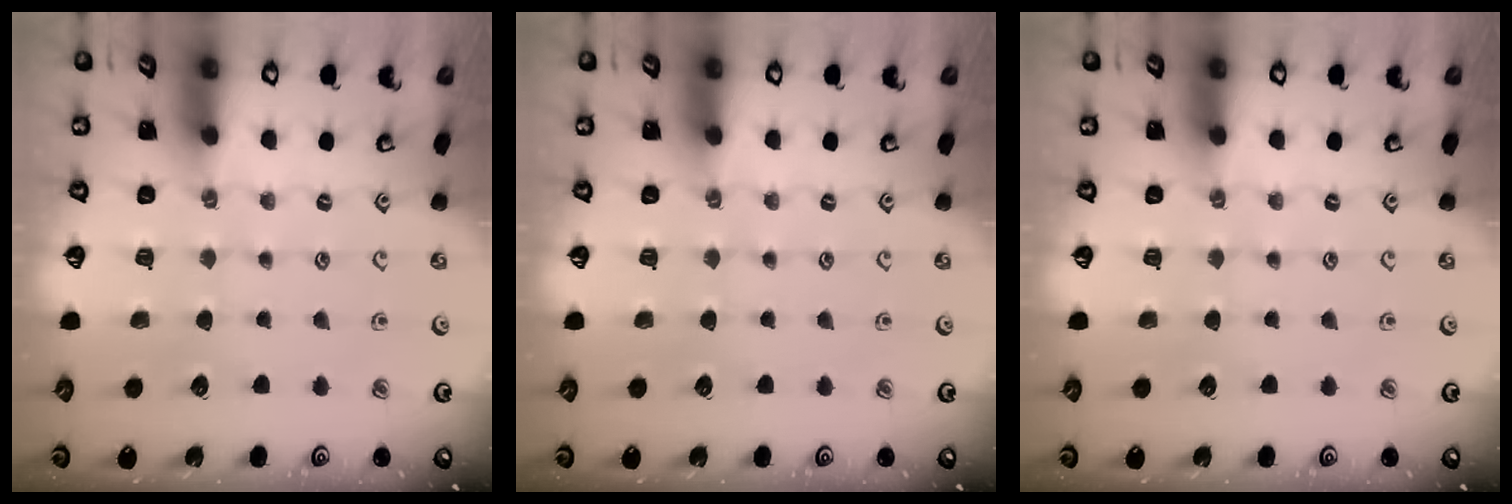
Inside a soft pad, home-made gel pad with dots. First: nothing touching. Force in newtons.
{"total": 0.0}
{"total": 0.0}